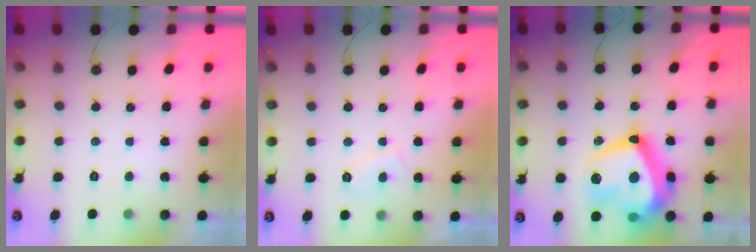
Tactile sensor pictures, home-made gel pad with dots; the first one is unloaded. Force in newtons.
{"total": 2.4, "press": 2.2, "slide": 0.9}
{"total": 24.3, "press": 24.3, "slide": 1.5}